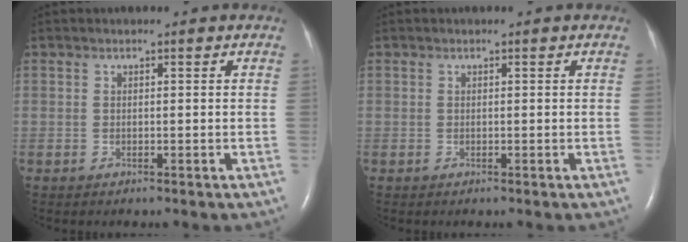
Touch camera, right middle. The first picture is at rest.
{"total": 0.0}